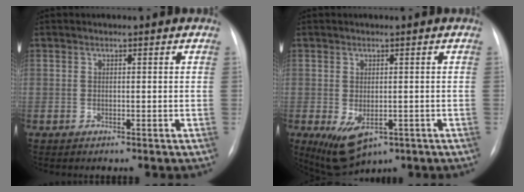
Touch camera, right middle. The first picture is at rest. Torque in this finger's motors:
{"motor_torque": [0.92, -0.89, 0.48, 0.12]}